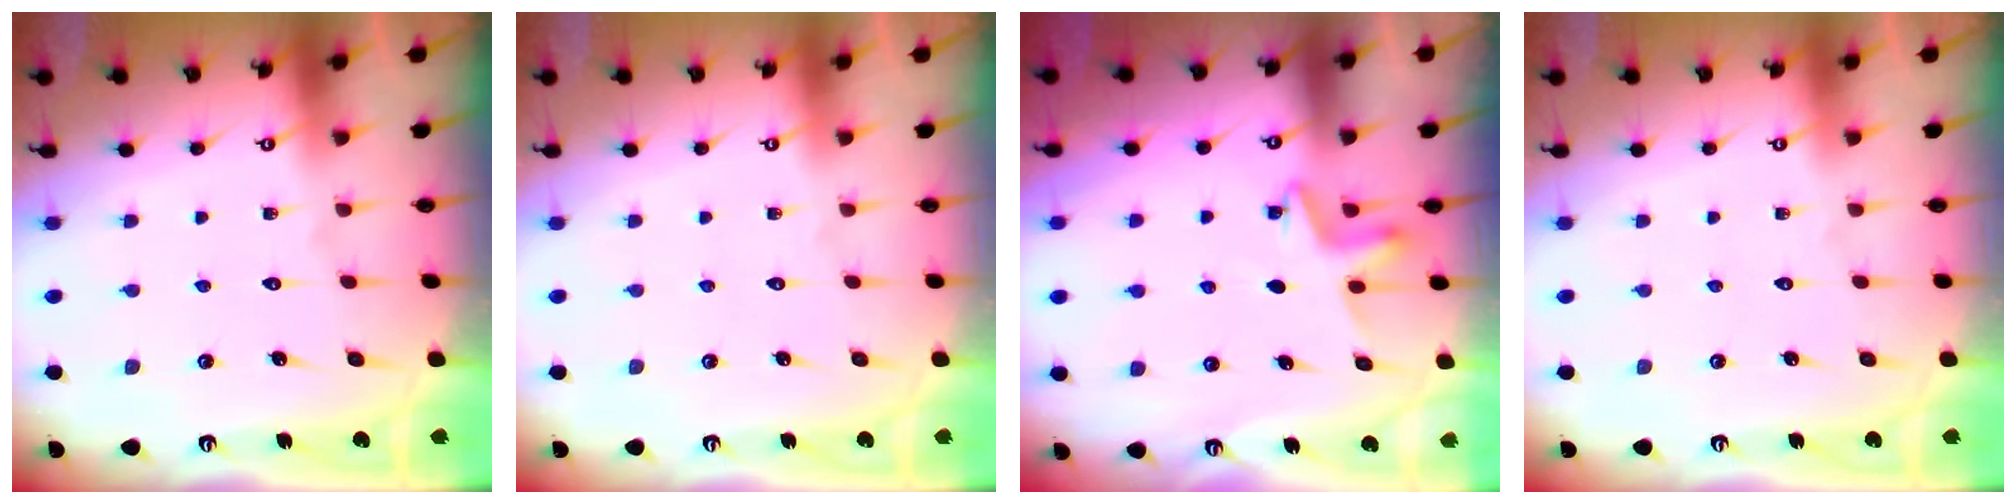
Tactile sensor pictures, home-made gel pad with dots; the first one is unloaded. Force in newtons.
{"total": 0.0}
{"total": 4.1, "press": 4.1, "slide": 0.4}
{"total": 0.0}